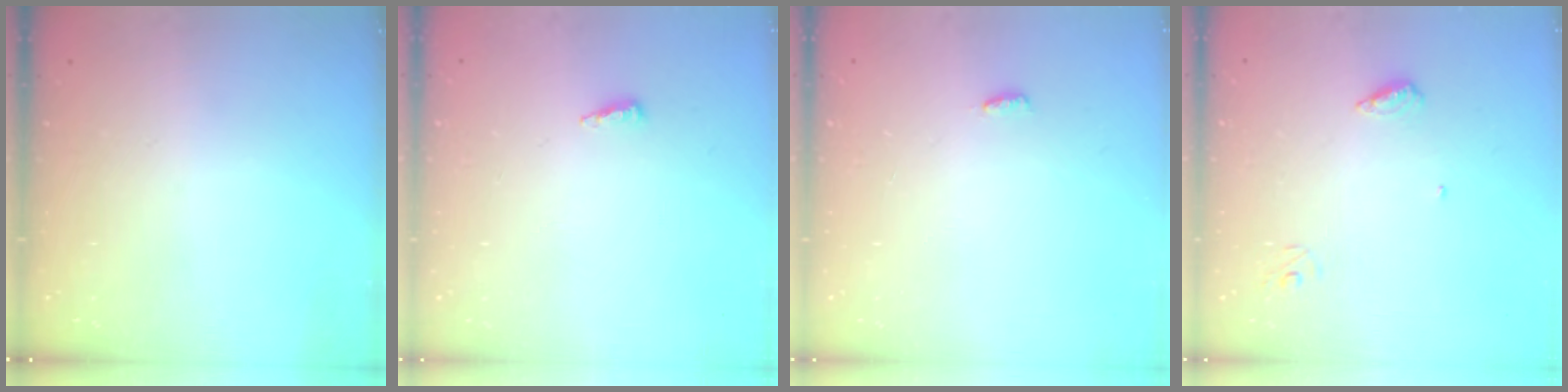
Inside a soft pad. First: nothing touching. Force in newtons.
{"total": 3.7, "press": 3.6, "slide": 0.4}
{"total": 3.1, "press": 2.7, "slide": 1.5}
{"total": 5.3, "press": 5.3, "slide": 0.6}